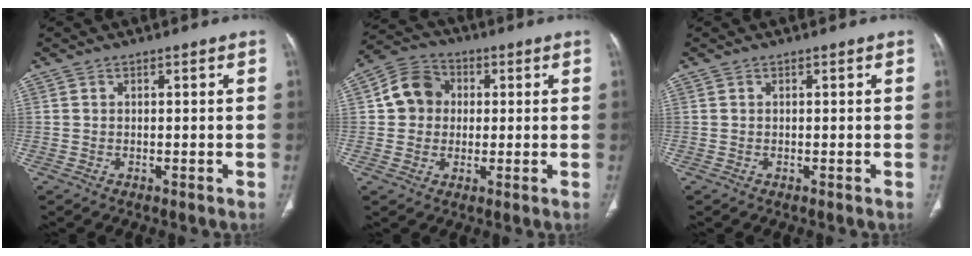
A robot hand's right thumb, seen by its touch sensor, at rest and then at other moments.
{"total": 8.6, "force": [1.0, 7.7, 3.8], "torque": [-0.046, 0.014, 0.006]}
{"total": 0.0}